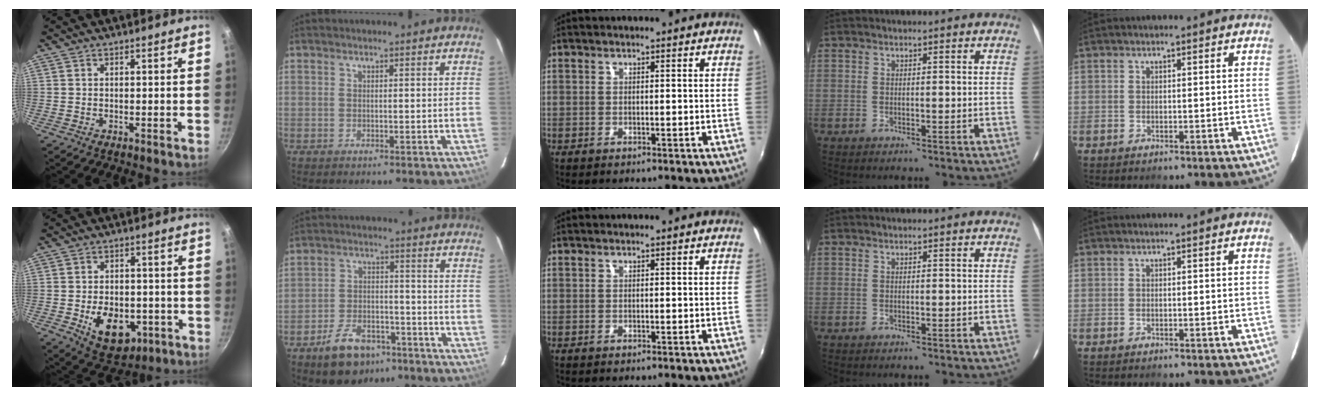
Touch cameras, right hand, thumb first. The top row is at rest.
{"thumb": {"total": 12.3, "force": [-3.4, 8.3, 8.4], "torque": [-0.096, 0.004, -0.036]}, "index": {"total": 11.6, "force": [-7.9, 6.5, 5.6], "torque": [-0.126, 0.016, -0.114]}}